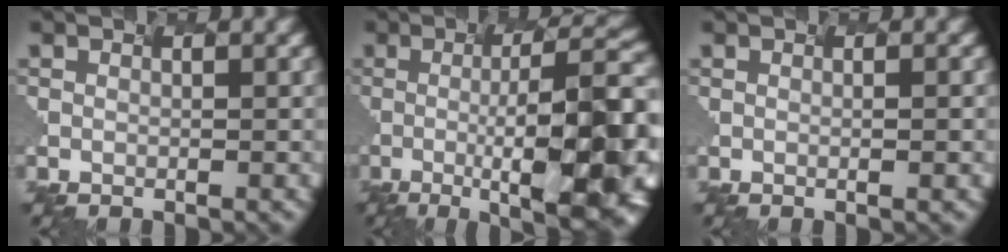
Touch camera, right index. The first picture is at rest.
{"total": 12.6, "force": [-2.0, 3.2, 12.0], "torque": [-0.140, 0.007, -0.022]}
{"total": 2.4, "force": [0.2, 1.2, 2.1], "torque": [0.001, 0.016, -0.013]}